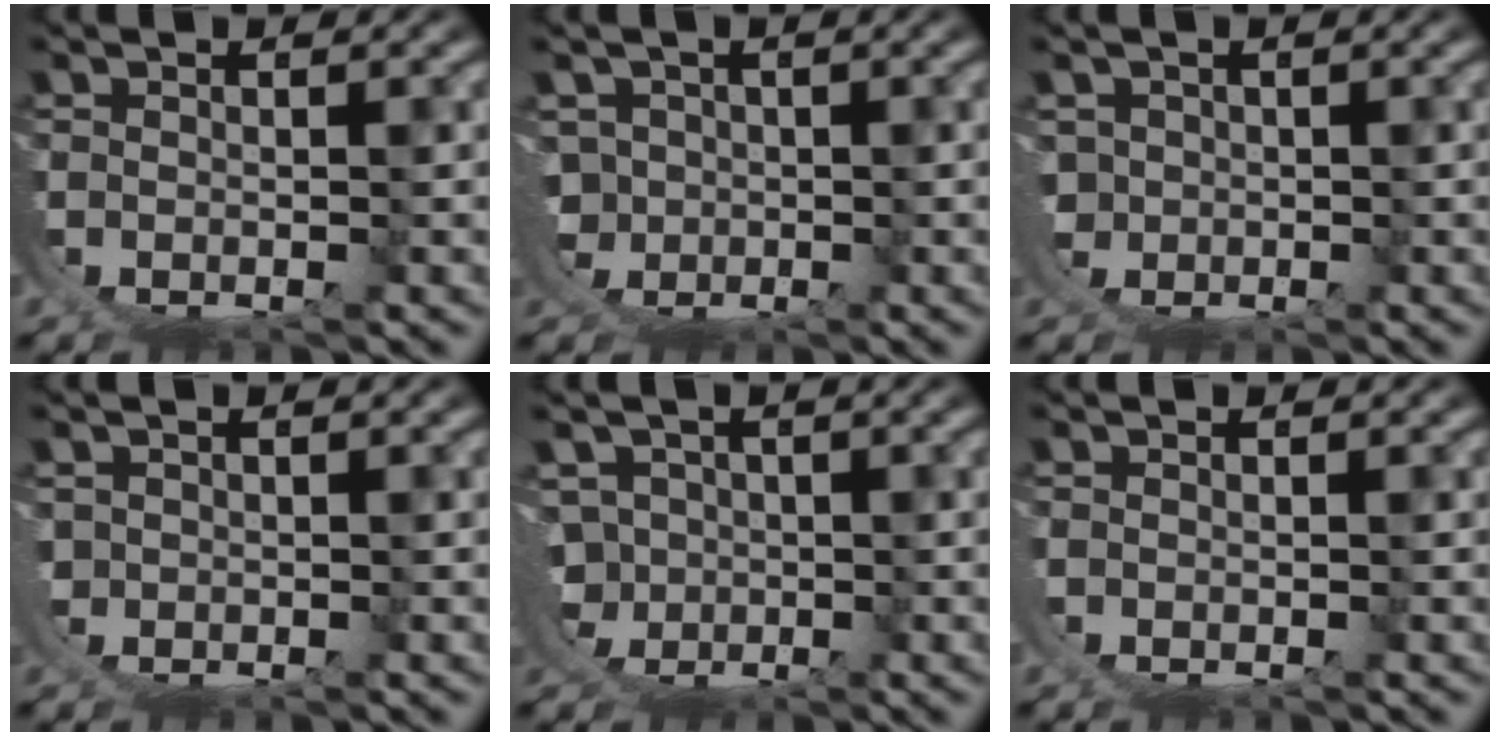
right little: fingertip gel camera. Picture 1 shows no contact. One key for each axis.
{"total": 7.2, "fx": -1.3, "fy": 6.6, "fz": 2.5, "tx": -0.076, "ty": -0.036, "tz": -0.017}
{"total": 4.0, "fx": -0.7, "fy": 3.7, "fz": 1.4, "tx": -0.053, "ty": -0.033, "tz": -0.003}
{"total": 1.6, "fx": -0.4, "fy": 1.5, "fz": 0.5, "tx": -0.028, "ty": -0.023, "tz": 0.002}
{"total": 8.7, "fx": -1.5, "fy": 8.0, "fz": 3.1, "tx": -0.090, "ty": -0.041, "tz": -0.022}
{"total": 0.0}